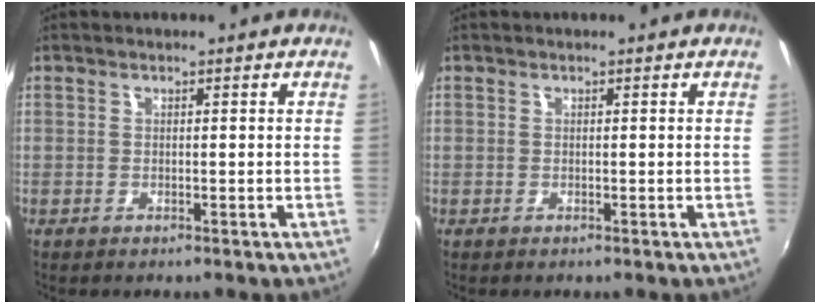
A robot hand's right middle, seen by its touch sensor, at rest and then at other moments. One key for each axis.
{"total": 0.0}